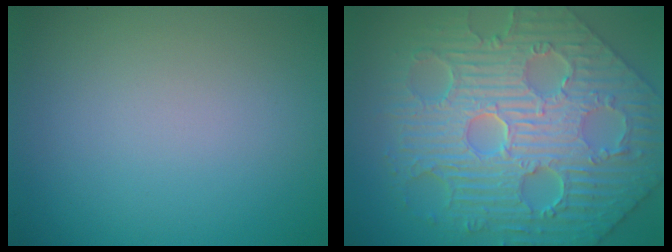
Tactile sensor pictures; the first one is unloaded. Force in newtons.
{"total": 11.5, "press": 8.1, "slide": 8.1}